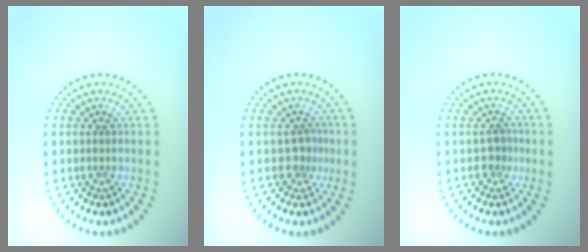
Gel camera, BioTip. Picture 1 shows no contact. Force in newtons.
{"total": 1.5, "press": 1.3, "slide": 0.9}
{"total": 1.2, "press": 1.0, "slide": 0.5}